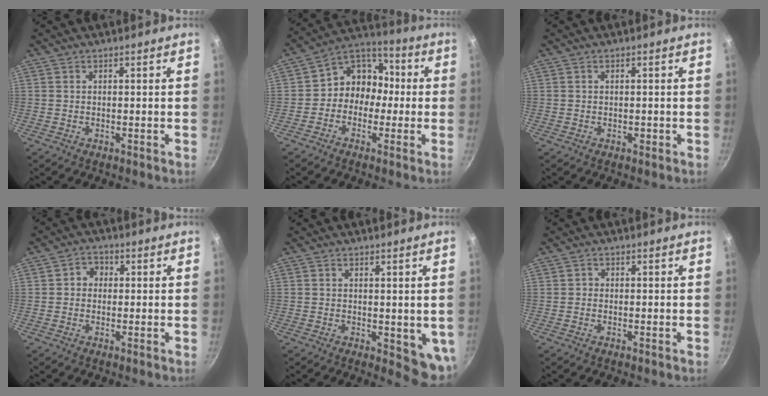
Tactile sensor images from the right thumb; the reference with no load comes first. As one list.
[{"total": 10.1, "force": [-1.1, 8.8, 4.9], "torque": [-0.027, 0.043, -0.041]}, {"total": 0.7, "force": [-0.2, 0.5, 0.4], "torque": [-0.003, 0.002, -0.003]}, {"total": 3.2, "force": [0.2, 2.9, 1.5], "torque": [-0.003, 0.008, -0.004]}, {"total": 6.1, "force": [0.0, 2.9, 5.4], "torque": [-0.056, -0.008, 0.005]}, {"total": 0.7, "force": [-0.2, 0.7, 0.1], "torque": [0.001, 0.003, -0.007]}]